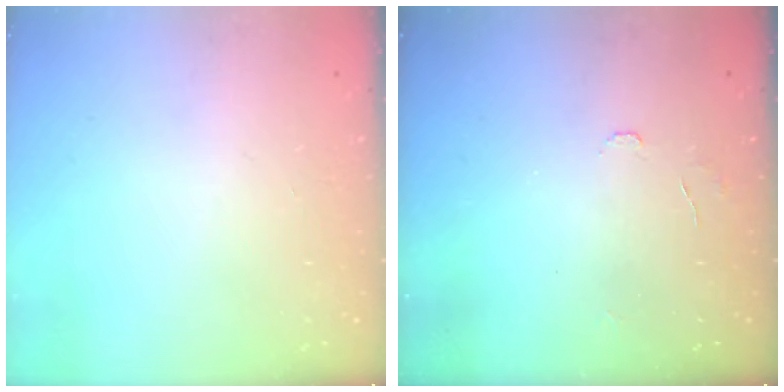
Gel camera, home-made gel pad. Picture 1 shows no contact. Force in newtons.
{"total": 4.3, "press": 4.3, "slide": 0.4}